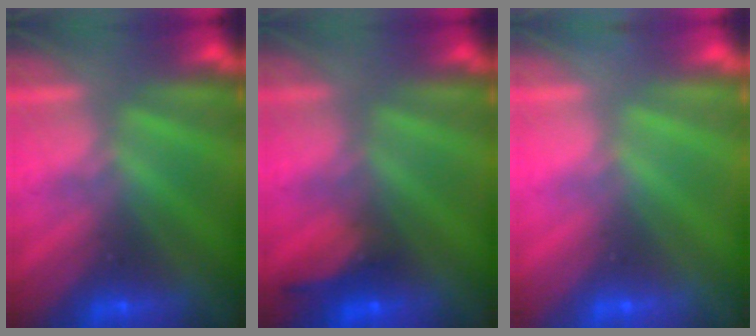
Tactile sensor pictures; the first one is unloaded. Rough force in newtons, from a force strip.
{"total": 5.5}
{"total": 2.9}